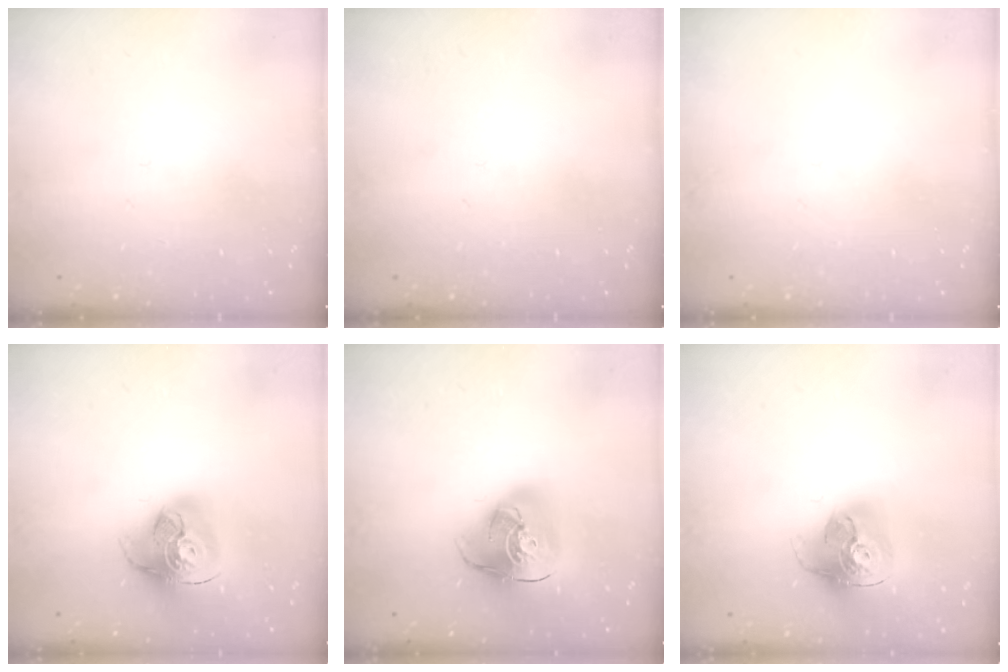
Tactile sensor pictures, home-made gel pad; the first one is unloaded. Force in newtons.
{"total": 0.0}
{"total": 0.0}
{"total": 16.7, "press": 16.6, "slide": 1.8}
{"total": 16.7, "press": 16.5, "slide": 2.0}
{"total": 18.6, "press": 18.5, "slide": 1.9}